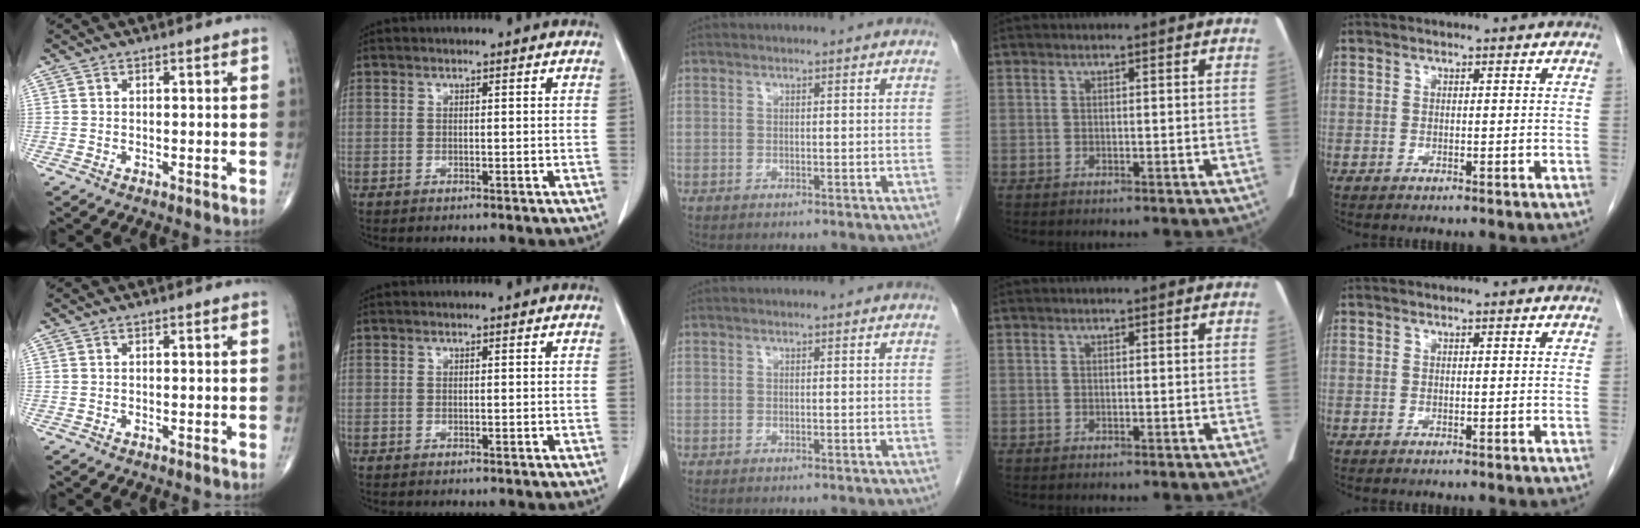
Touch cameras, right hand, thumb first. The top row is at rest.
{}